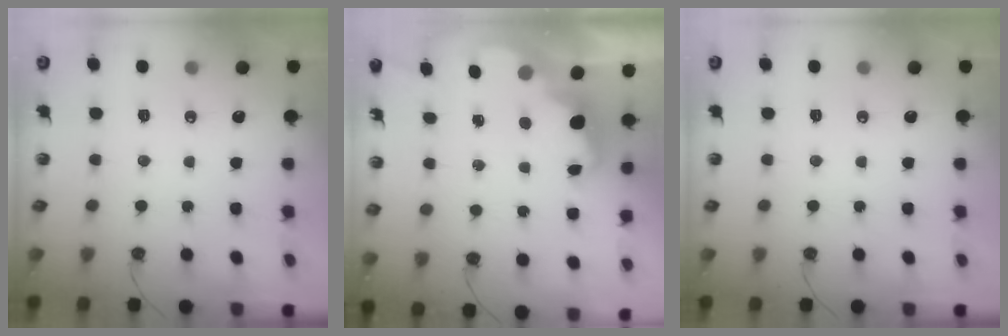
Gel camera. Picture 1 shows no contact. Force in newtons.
{"total": 2.4, "press": 2.3, "slide": 0.6}
{"total": 0.0}